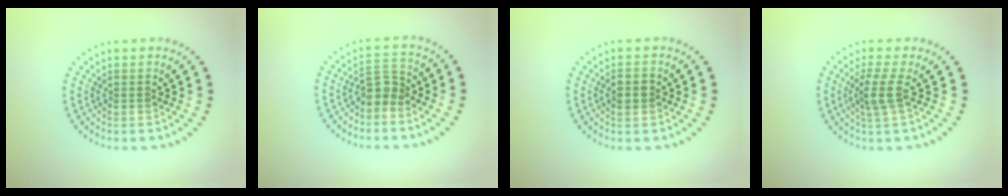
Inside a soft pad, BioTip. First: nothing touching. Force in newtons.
{"total": 2.3, "press": 1.9, "slide": 1.4}
{"total": 1.7, "press": 1.7, "slide": 0.1}
{"total": 2.4, "press": 1.9, "slide": 1.5}